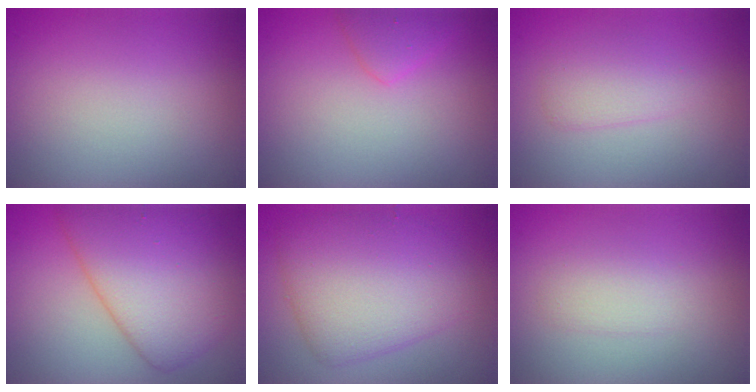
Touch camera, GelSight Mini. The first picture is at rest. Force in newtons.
{"total": 1.7, "press": 1.7, "slide": 0.1}
{"total": 1.9, "press": 1.9, "slide": 0.0}
{"total": 7.5, "press": 7.5, "slide": 0.3}
{"total": 6.6, "press": 6.6, "slide": 0.2}
{"total": 1.5, "press": 1.5, "slide": 0.1}